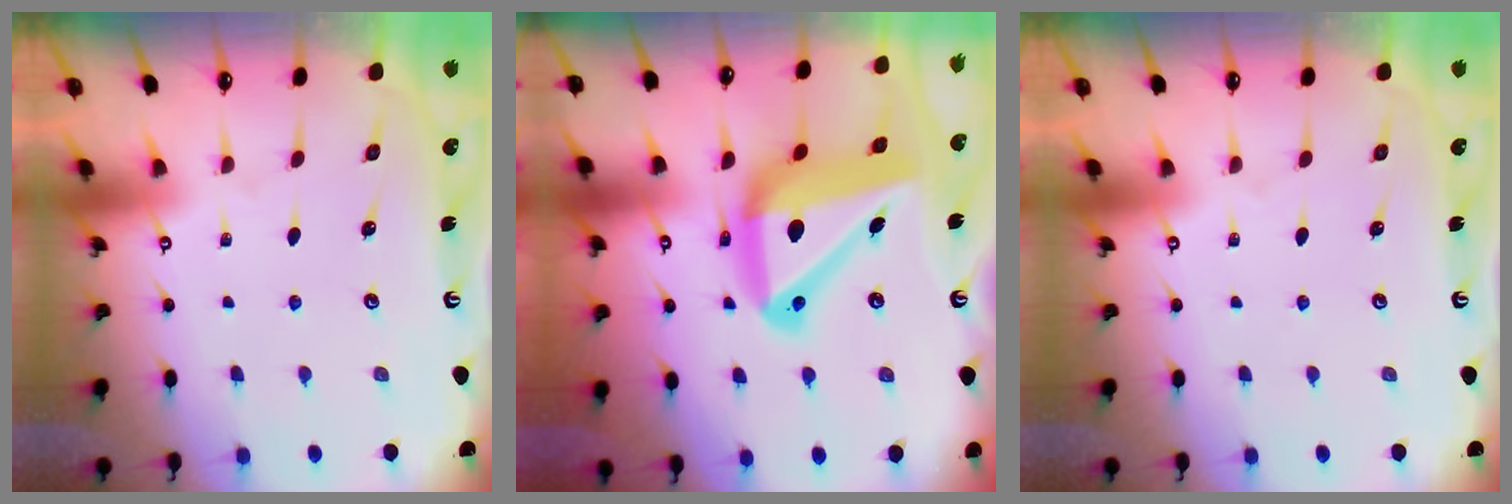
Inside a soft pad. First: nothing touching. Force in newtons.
{"total": 19.6, "press": 19.5, "slide": 2.0}
{"total": 0.0}